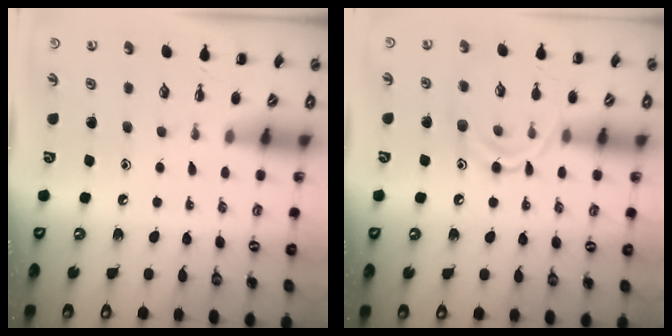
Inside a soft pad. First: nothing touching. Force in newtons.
{"total": 11.5, "press": 11.4, "slide": 0.9}